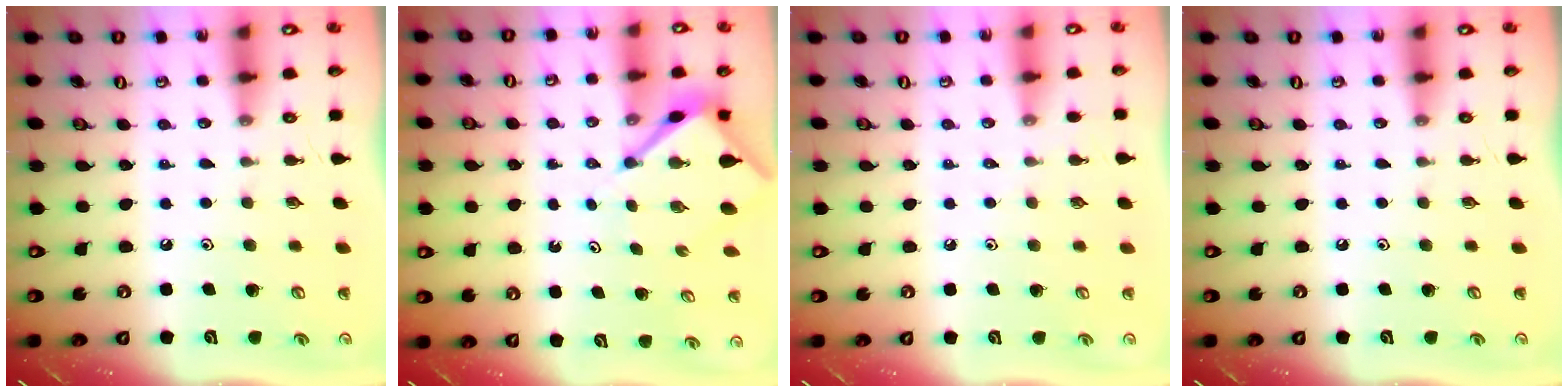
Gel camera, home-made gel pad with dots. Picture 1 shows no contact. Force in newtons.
{"total": 5.7, "press": 5.7, "slide": 0.4}
{"total": 1.9, "press": 1.9, "slide": 0.4}
{"total": 0.0}